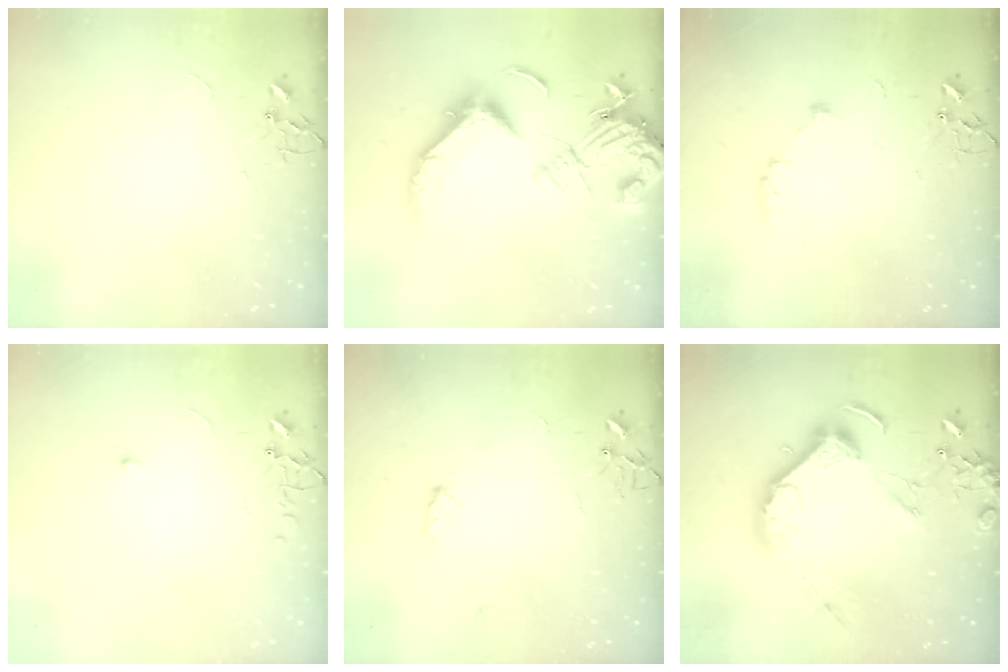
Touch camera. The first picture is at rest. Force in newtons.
{"total": 20.2, "press": 20.1, "slide": 2.4}
{"total": 6.6, "press": 6.6, "slide": 0.9}
{"total": 6.1, "press": 6.1, "slide": 0.8}
{"total": 4.3, "press": 4.2, "slide": 0.5}
{"total": 16.4, "press": 16.3, "slide": 2.3}